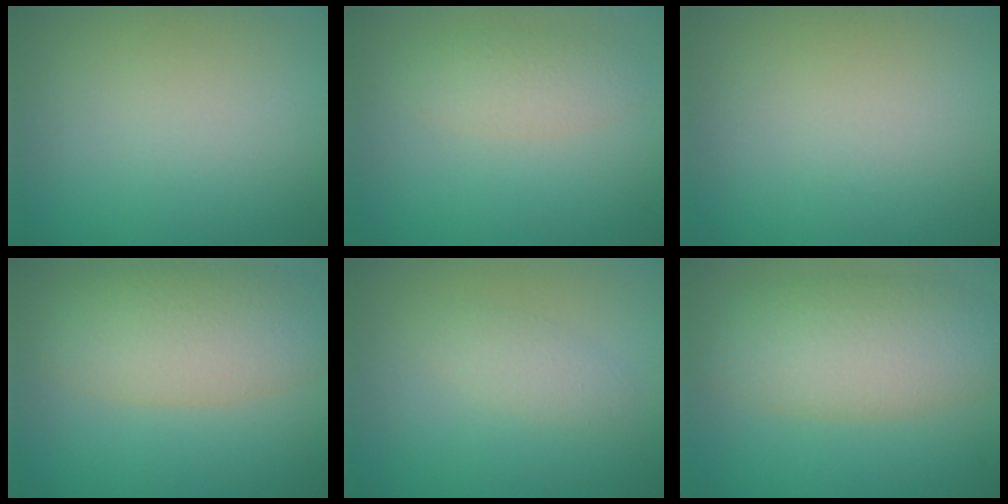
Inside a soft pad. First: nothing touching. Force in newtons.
{"total": 2.3, "press": 2.3, "slide": 0.2}
{"total": 0.0}
{"total": 6.6, "press": 6.6, "slide": 0.4}
{"total": 1.6, "press": 1.6, "slide": 0.0}
{"total": 6.9, "press": 6.9, "slide": 0.4}